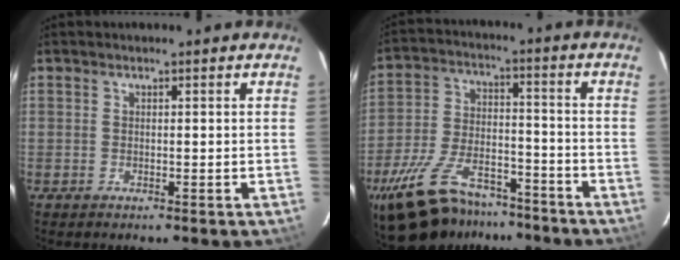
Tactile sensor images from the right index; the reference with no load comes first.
{"total": 21.1, "force": [-15.9, 9.5, 10.1], "torque": [-0.220, -0.008, -0.248]}